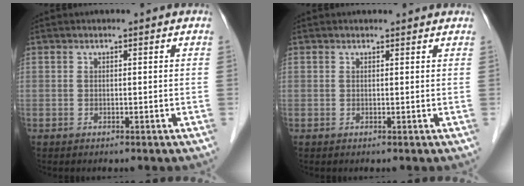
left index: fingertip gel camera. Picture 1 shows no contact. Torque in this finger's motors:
{"motor_torque": [1.02, -1.12, 0.02, -0.01]}